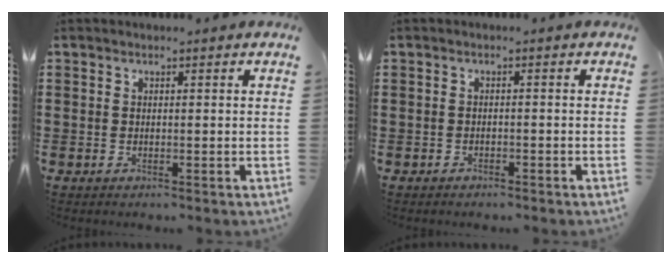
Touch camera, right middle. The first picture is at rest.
{"total": 0.9, "force": [-0.8, 0.3, 0.1], "torque": [-0.004, 0.000, -0.018]}